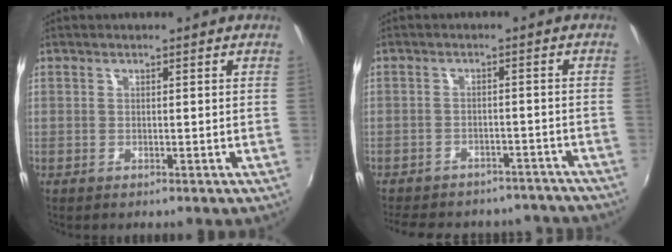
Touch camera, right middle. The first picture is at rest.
{"total": 18.1, "force": [-15.6, 7.0, 5.8], "torque": [-0.135, 0.012, -0.190]}